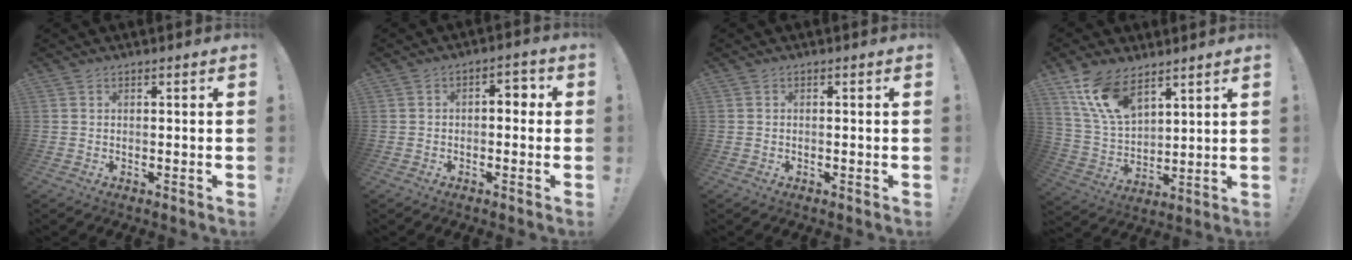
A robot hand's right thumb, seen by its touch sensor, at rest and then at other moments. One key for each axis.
{"total": 3.9, "fx": -0.9, "fy": 2.4, "fz": 2.9, "tx": -0.030, "ty": 0.005, "tz": -0.025}
{"total": 0.0}
{"total": 14.3, "fx": 9.3, "fy": 7.2, "fz": 8.1, "tx": -0.171, "ty": -0.047, "tz": 0.180}